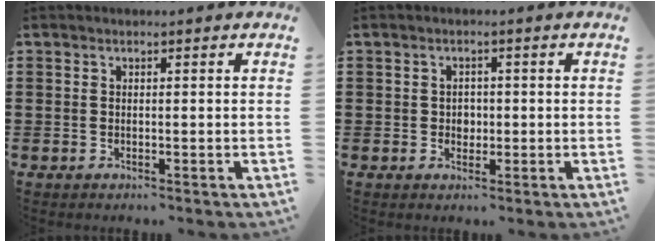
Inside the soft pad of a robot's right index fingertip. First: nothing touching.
{"total": 1.7, "force": [-0.1, 1.5, 0.8], "torque": [-0.019, 0.007, -0.003]}